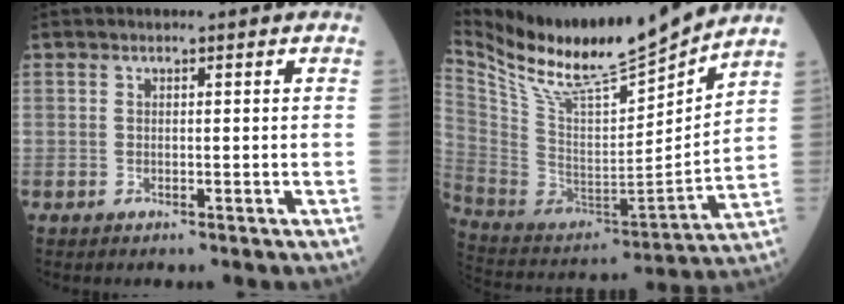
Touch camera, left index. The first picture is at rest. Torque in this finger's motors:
{"motor_torque": [0.10, -0.26, 0.08, 0.07]}